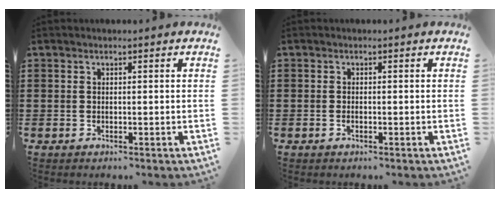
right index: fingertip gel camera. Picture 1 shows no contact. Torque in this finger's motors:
{"motor_torque": [0.54, 1.09, 0.03, -0.01]}